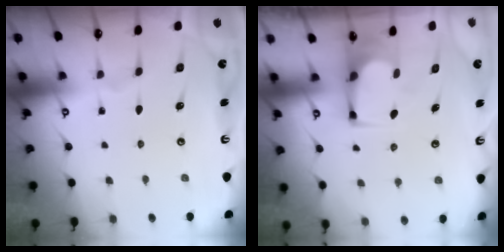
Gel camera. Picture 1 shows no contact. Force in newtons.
{"total": 2.2, "press": 2.2, "slide": 0.1}